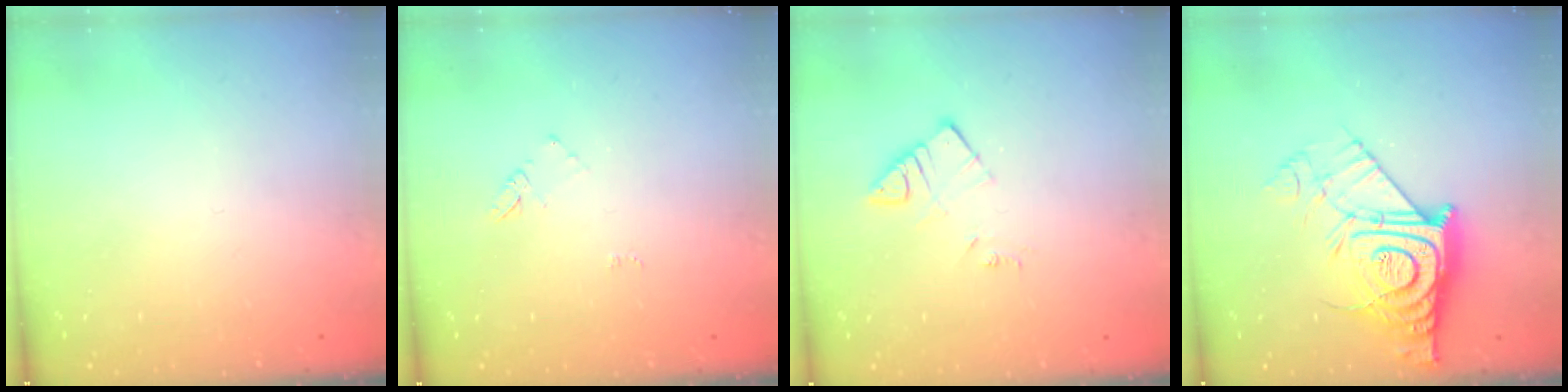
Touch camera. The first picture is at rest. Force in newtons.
{"total": 4.3, "press": 4.3, "slide": 0.5}
{"total": 4.4, "press": 4.4, "slide": 0.2}
{"total": 16.2, "press": 16.1, "slide": 1.3}